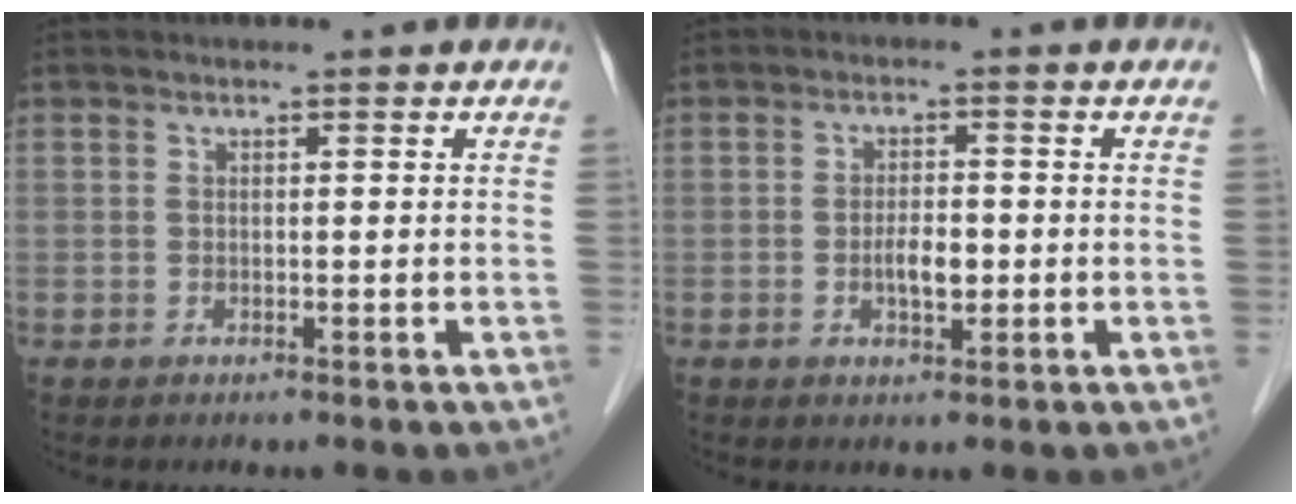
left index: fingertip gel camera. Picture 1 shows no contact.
{"total": 3.4, "force": [-0.7, 1.4, 3.0], "torque": [-0.056, 0.002, -0.010]}